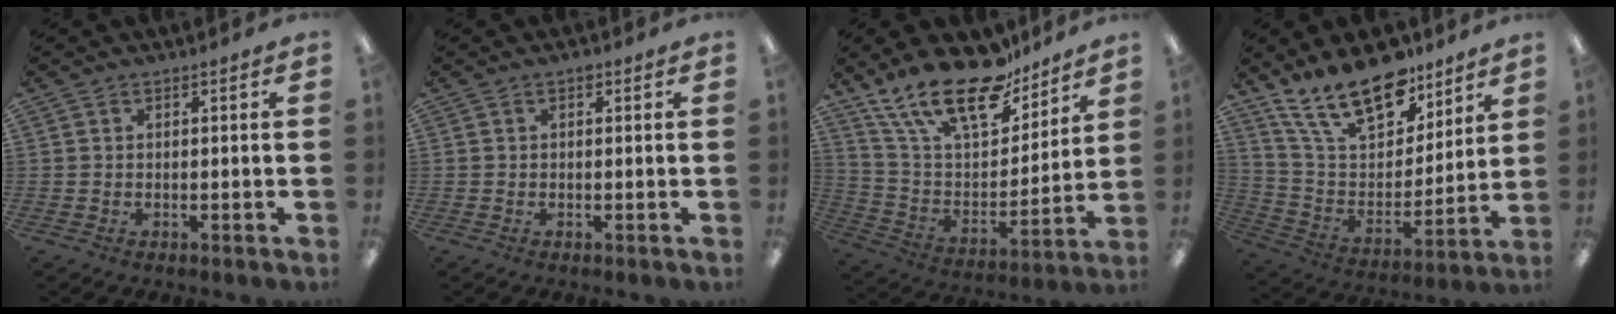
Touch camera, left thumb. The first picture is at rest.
{"total": 0.8, "force": [0.5, 0.5, 0.4], "torque": [-0.001, 0.000, 0.007]}
{"total": 22.2, "force": [16.7, 8.6, 11.8], "torque": [-0.230, -0.103, 0.296]}
{"total": 20.8, "force": [15.0, 9.6, 10.8], "torque": [-0.203, -0.081, 0.272]}